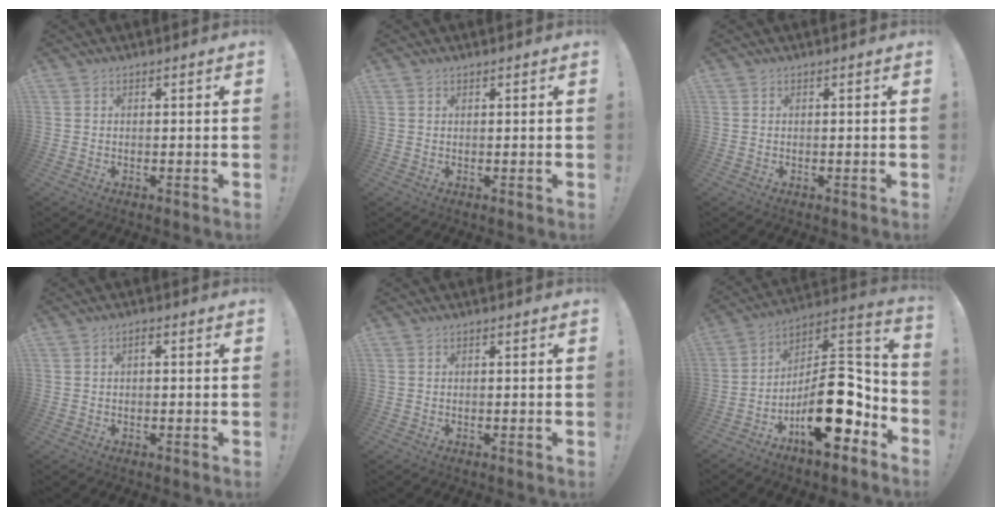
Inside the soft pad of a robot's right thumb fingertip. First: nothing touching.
{"total": 0.6, "force": [0.5, 0.4, 0.2], "torque": [-0.004, 0.000, 0.010]}
{"total": 0.0}
{"total": 0.9, "force": [-0.1, 0.5, 0.8], "torque": [-0.018, 0.004, -0.003]}
{"total": 0.0}
{"total": 20.8, "force": [-6.7, 10.3, 16.8], "torque": [-0.256, 0.039, -0.099]}